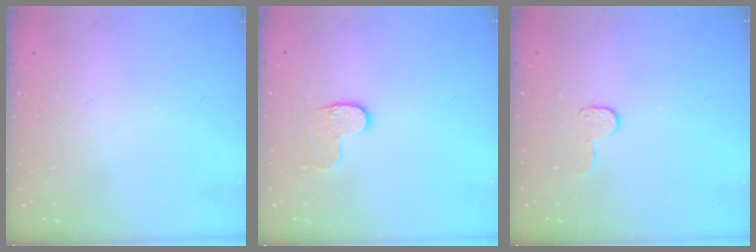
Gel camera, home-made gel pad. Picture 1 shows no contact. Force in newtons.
{"total": 6.3, "press": 6.3, "slide": 0.3}
{"total": 6.4, "press": 6.4, "slide": 0.4}